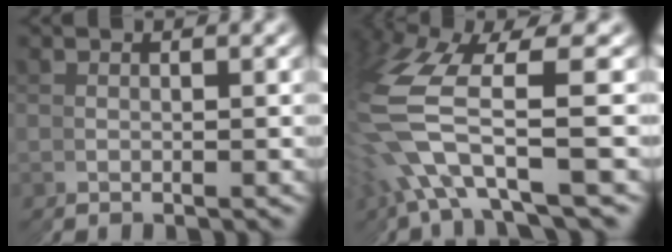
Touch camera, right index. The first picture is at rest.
{"total": 5.1, "force": [1.7, 2.9, 3.8], "torque": [-0.126, 0.013, 0.019]}